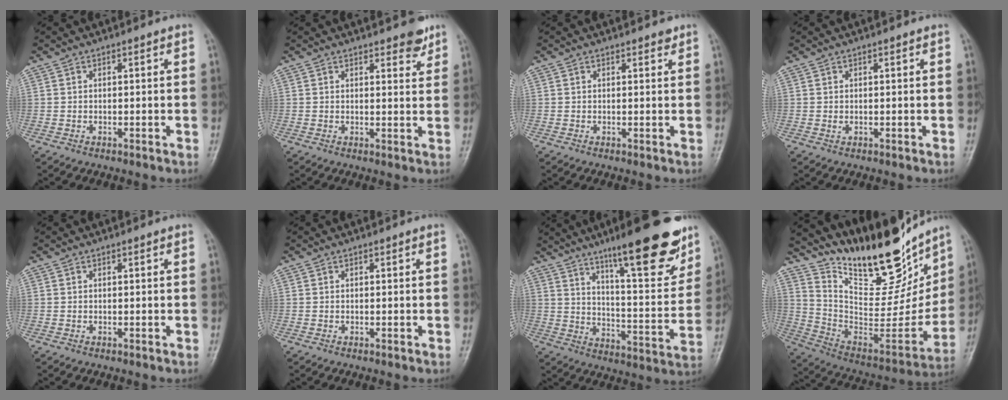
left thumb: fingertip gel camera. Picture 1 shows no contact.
{"total": 3.5, "force": [2.7, 1.2, 1.8], "torque": [-0.006, -0.017, 0.034]}
{"total": 1.2, "force": [0.9, 0.5, 0.4], "torque": [-0.003, -0.006, 0.010]}
{"total": 0.8, "force": [0.4, 0.3, 0.6], "torque": [-0.009, 0.000, 0.009]}
{"total": 0.0}
{"total": 0.0}
{"total": 21.3, "force": [14.0, 4.7, 15.4], "torque": [-0.187, -0.067, 0.213]}
{"total": 26.2, "force": [19.7, 9.1, 14.6], "torque": [-0.190, -0.098, 0.331]}